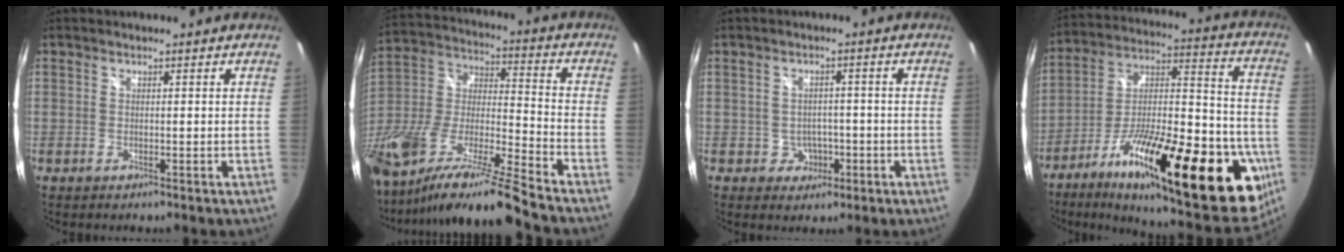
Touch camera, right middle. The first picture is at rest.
{"total": 22.5, "force": [-16.9, 0.7, 14.9], "torque": [-0.259, -0.045, -0.313]}
{"total": 3.9, "force": [-1.2, 3.6, 1.0], "torque": [-0.025, 0.012, -0.006]}
{"total": 36.2, "force": [-16.4, 11.4, 30.2], "torque": [-0.446, 0.002, -0.252]}